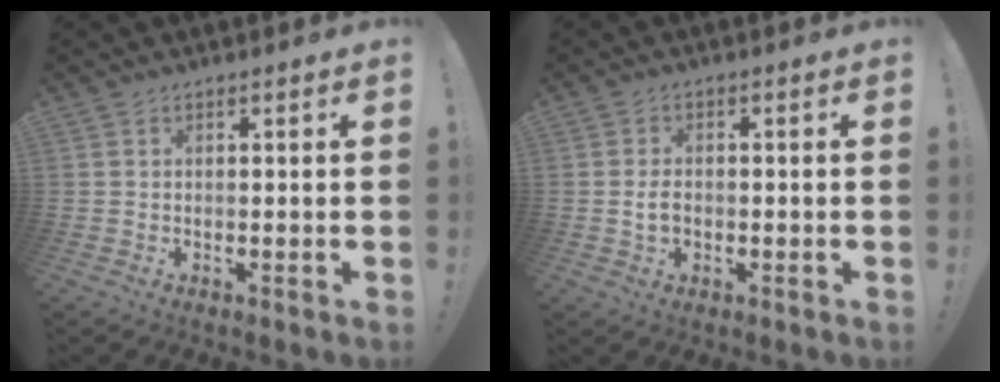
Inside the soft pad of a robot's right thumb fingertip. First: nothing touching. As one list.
[{"total": 3.6, "force": [-0.7, 2.3, 2.6], "torque": [-0.045, 0.004, -0.015]}]